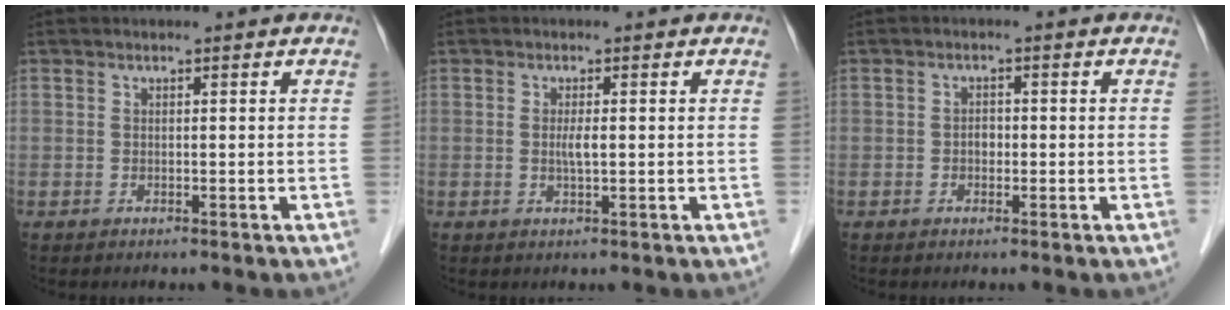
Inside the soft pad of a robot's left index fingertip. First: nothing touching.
{"total": 1.7, "force": [0.1, 0.1, 1.7], "torque": [-0.036, -0.001, 0.002]}
{"total": 1.3, "force": [-0.3, 0.9, 0.8], "torque": [-0.012, 0.004, -0.006]}